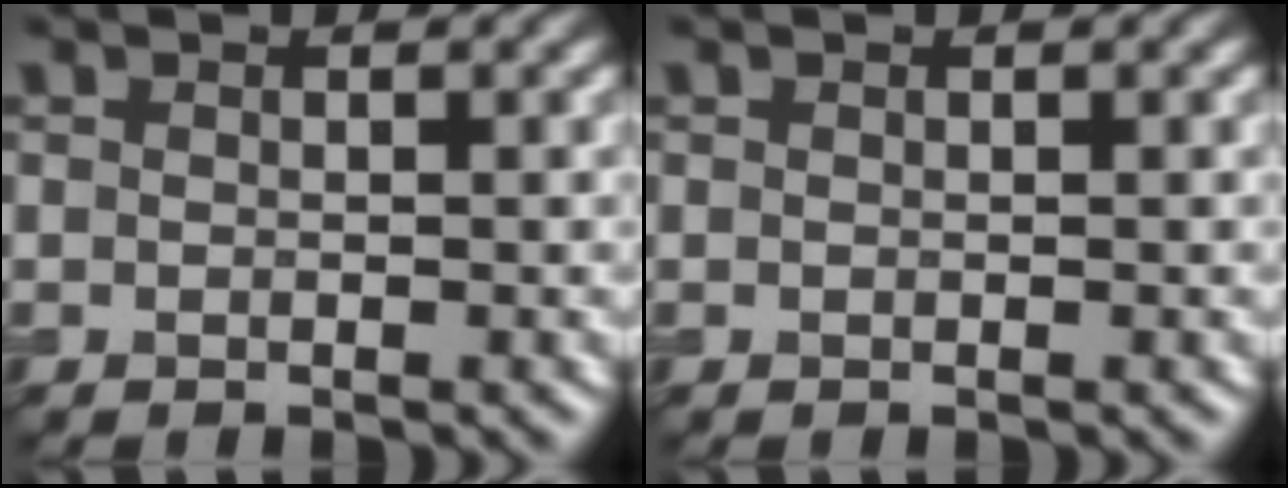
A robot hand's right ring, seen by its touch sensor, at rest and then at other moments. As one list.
[{"total": 0.0}]